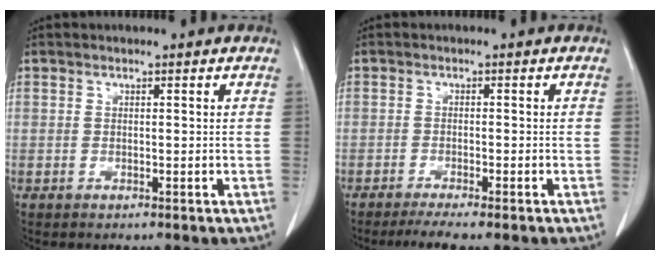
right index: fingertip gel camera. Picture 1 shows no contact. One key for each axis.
{"total": 4.6, "fx": -3.7, "fy": 0.1, "fz": 2.7, "tx": -0.039, "ty": -0.009, "tz": -0.058}